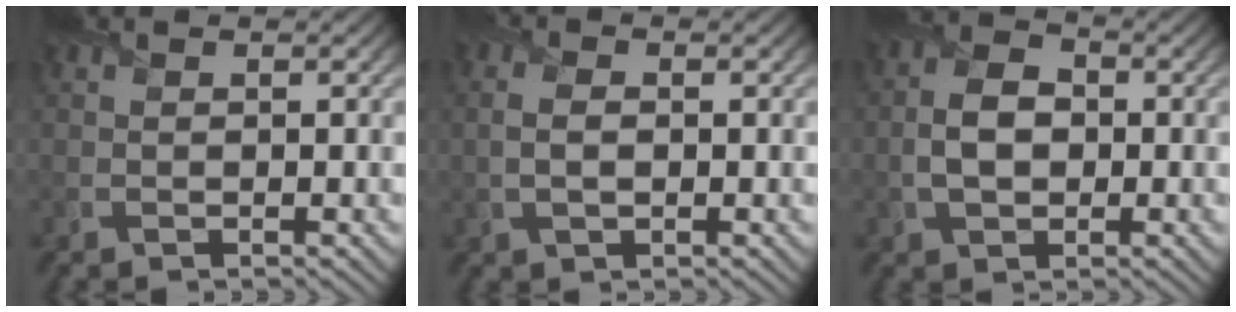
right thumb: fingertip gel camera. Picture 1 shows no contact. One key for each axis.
{"total": 2.9, "fx": 0.0, "fy": 1.8, "fz": 2.2, "tx": -0.050, "ty": -0.001, "tz": -0.002}
{"total": 4.9, "fx": -0.5, "fy": 3.4, "fz": 3.6, "tx": -0.076, "ty": 0.000, "tz": -0.012}